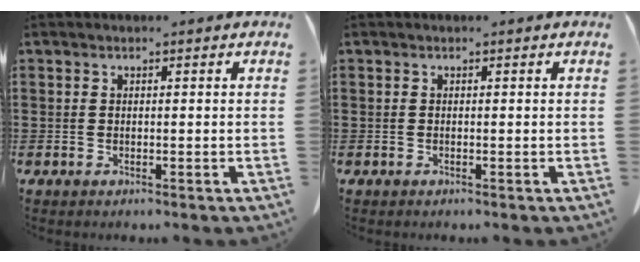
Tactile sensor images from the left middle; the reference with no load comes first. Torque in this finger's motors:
{"motor_torque": [0.01, -0.19, 0.05, -0.01]}